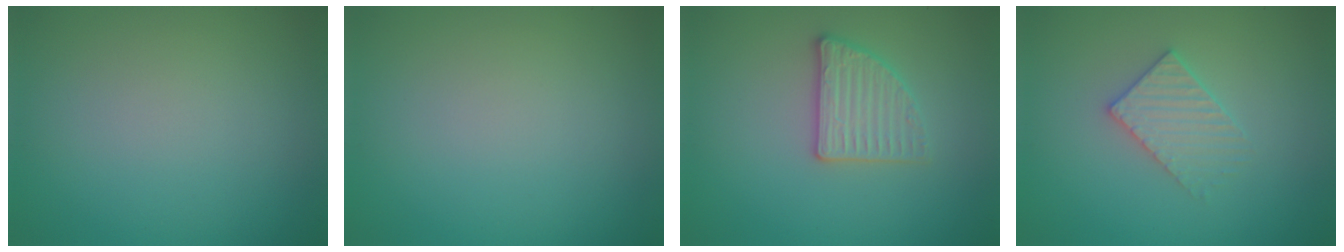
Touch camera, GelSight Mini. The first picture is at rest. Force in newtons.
{"total": 0.0}
{"total": 2.8, "press": 2.7, "slide": 0.9}
{"total": 2.7, "press": 2.7, "slide": 0.5}